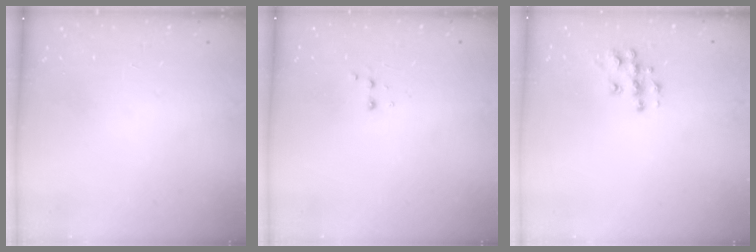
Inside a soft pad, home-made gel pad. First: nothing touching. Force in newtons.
{"total": 2.9, "press": 2.7, "slide": 1.0}
{"total": 9.5, "press": 9.5, "slide": 0.6}